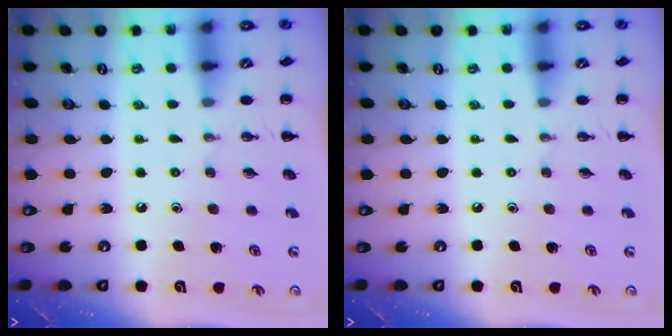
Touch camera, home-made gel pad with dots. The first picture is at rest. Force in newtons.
{"total": 0.0}